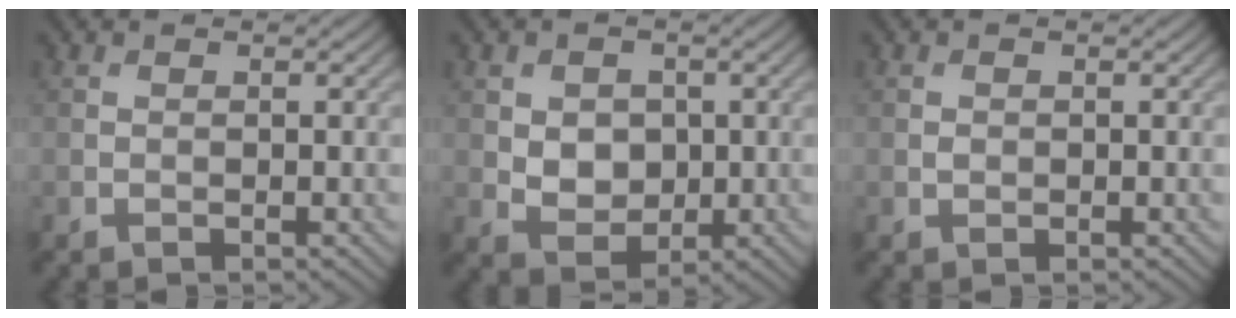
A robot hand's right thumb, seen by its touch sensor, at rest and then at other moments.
{"total": 4.3, "force": [0.4, 3.5, 2.4], "torque": [-0.056, -0.007, 0.004]}
{"total": 0.5, "force": [0.0, 0.5, 0.3], "torque": [-0.002, -0.005, -0.002]}